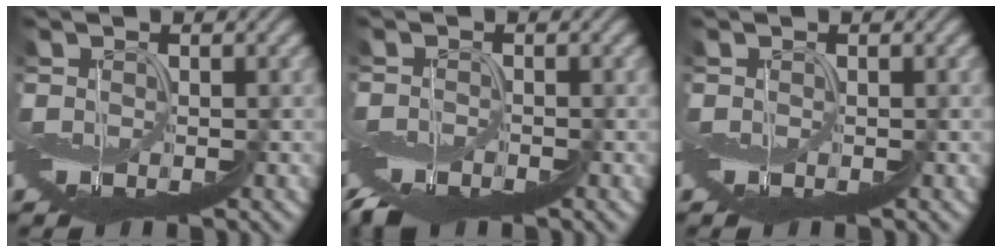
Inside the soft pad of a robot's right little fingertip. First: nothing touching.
{"total": 4.4, "force": [-4.3, -0.5, -0.4], "torque": [-0.003, 0.004, -0.081]}
{"total": 0.0}